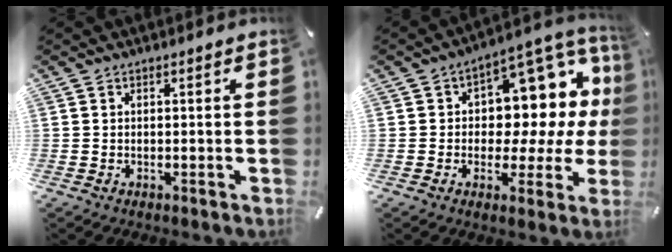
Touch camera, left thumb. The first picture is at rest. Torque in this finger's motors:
{"motor_torque": [0.52, 0.50, 0.23, -0.18, 0.18]}